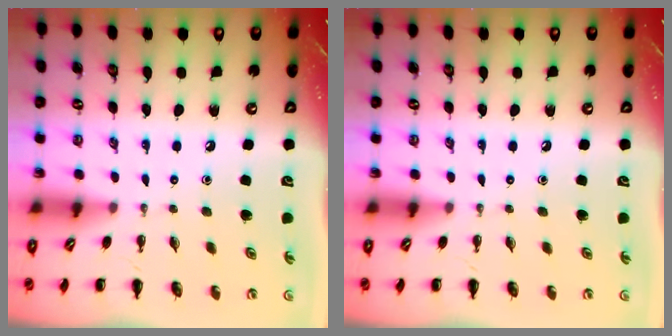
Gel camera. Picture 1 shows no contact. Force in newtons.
{"total": 0.0}